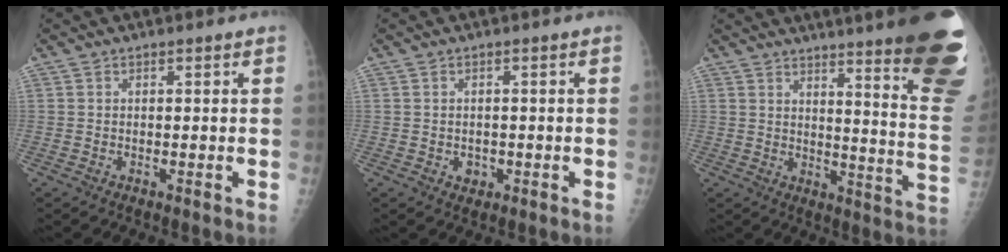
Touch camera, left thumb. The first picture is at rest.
{"total": 1.9, "force": [-0.5, 1.7, 0.8], "torque": [-0.004, 0.003, -0.003]}
{"total": 24.7, "force": [17.8, 2.5, 17.0], "torque": [-0.170, -0.130, 0.213]}